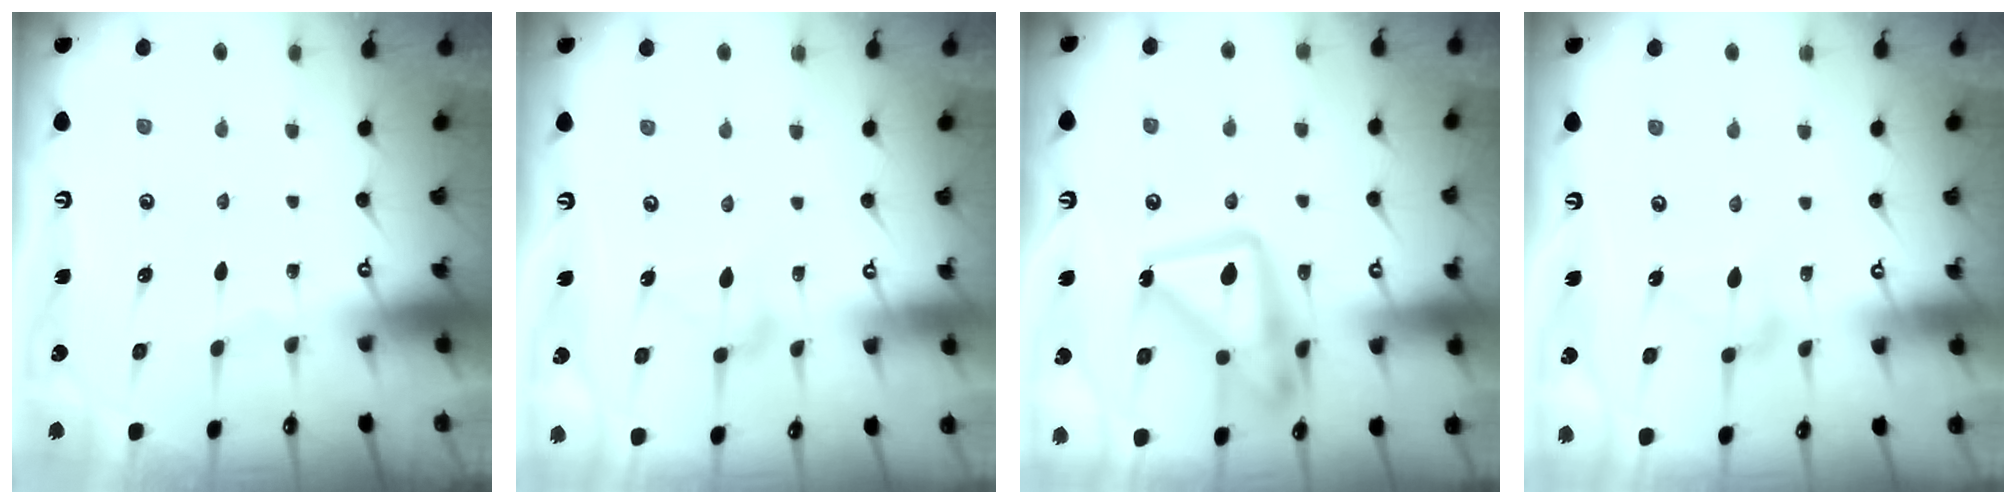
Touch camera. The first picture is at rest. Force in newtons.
{"total": 7.9, "press": 7.9, "slide": 0.4}
{"total": 17.5, "press": 17.4, "slide": 1.8}
{"total": 7.9, "press": 7.9, "slide": 0.4}